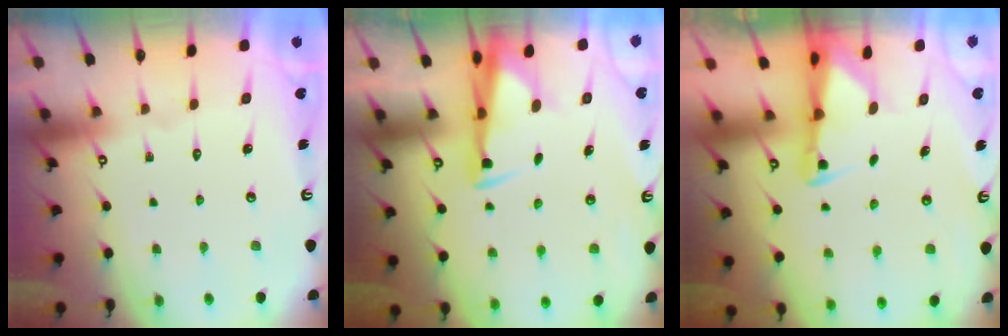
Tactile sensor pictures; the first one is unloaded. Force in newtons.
{"total": 3.2, "press": 3.1, "slide": 0.8}
{"total": 2.4, "press": 2.4, "slide": 0.5}